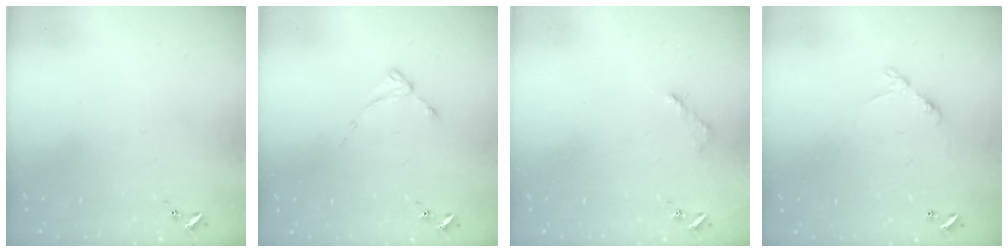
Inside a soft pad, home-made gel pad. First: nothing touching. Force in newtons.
{"total": 2.0, "press": 2.0, "slide": 0.3}
{"total": 2.6, "press": 2.5, "slide": 0.3}
{"total": 6.8, "press": 6.8, "slide": 0.5}